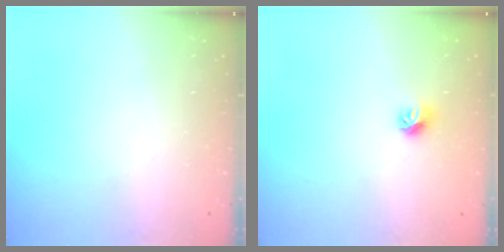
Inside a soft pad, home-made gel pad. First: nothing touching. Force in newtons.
{"total": 8.0, "press": 7.9, "slide": 0.6}